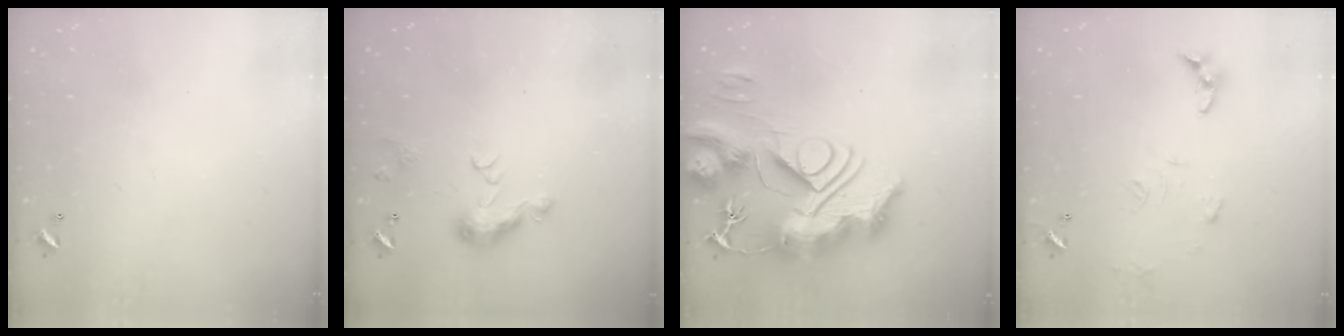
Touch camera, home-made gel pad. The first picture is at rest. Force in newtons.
{"total": 7.3, "press": 7.3, "slide": 1.0}
{"total": 0.5, "press": 0.5, "slide": 0.0}
{"total": 9.3, "press": 9.3, "slide": 0.6}